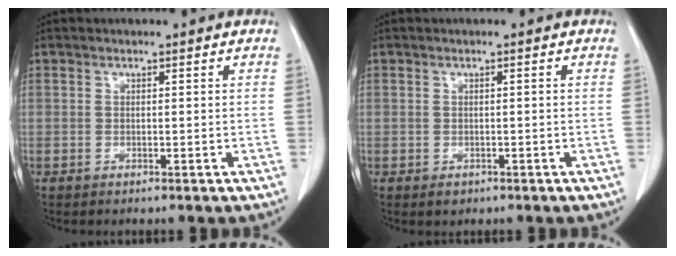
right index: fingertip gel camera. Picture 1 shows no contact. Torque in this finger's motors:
{"motor_torque": [-0.06, 0.00, -0.22, -0.08]}